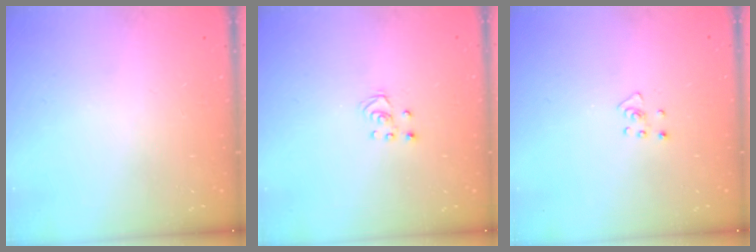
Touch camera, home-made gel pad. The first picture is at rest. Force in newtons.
{"total": 2.5, "press": 2.5, "slide": 0.2}
{"total": 3.6, "press": 3.6, "slide": 0.2}